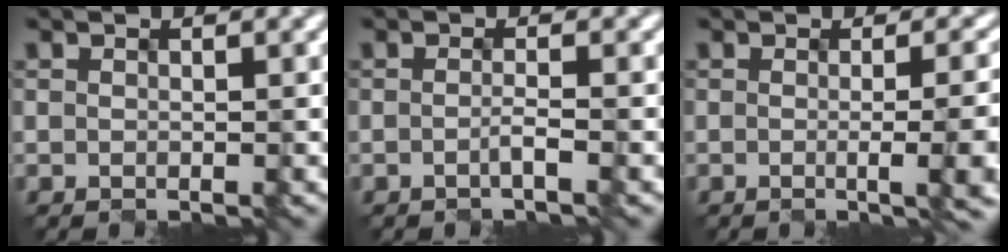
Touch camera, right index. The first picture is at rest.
{"total": 1.1, "force": [-0.7, 0.1, 0.8], "torque": [-0.016, 0.001, -0.014]}
{"total": 7.2, "force": [-0.8, 2.7, 6.7], "torque": [-0.050, 0.005, -0.007]}